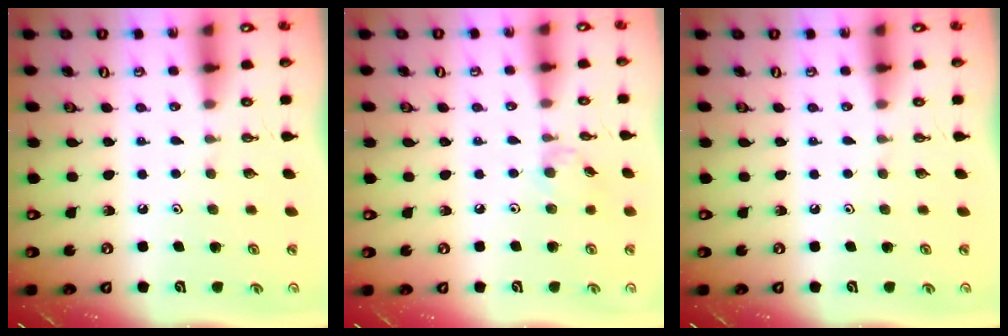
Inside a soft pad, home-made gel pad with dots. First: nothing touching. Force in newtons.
{"total": 4.1, "press": 4.0, "slide": 0.5}
{"total": 0.0}